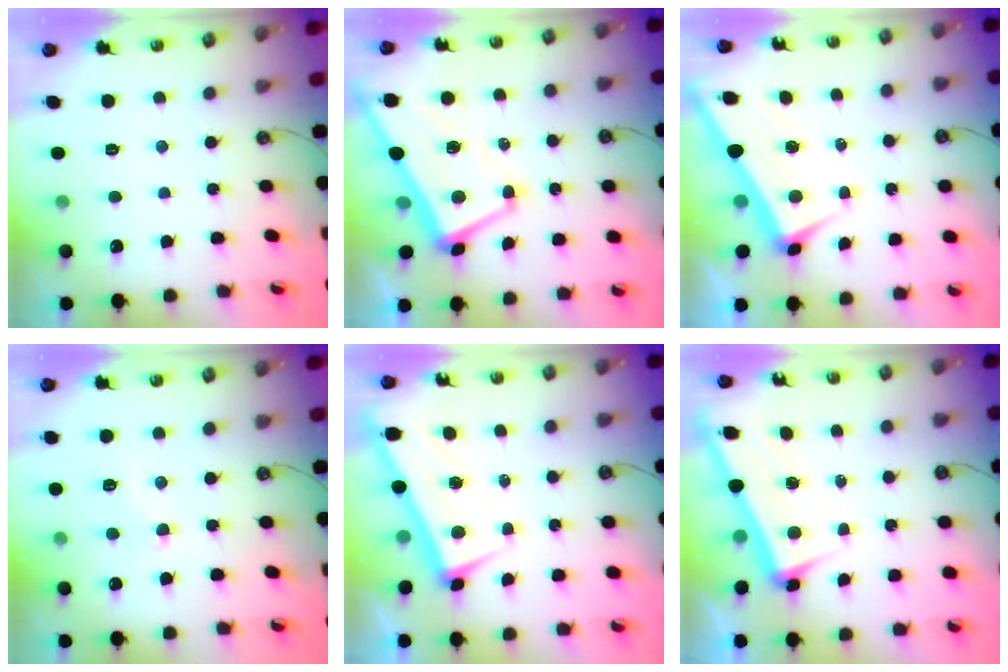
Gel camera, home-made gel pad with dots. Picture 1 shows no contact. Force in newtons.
{"total": 1.2, "press": 0.7, "slide": 1.0}
{"total": 3.0, "press": 2.9, "slide": 0.6}
{"total": 3.5, "press": 3.1, "slide": 1.6}
{"total": 1.5, "press": 0.6, "slide": 1.4}
{"total": 3.0, "press": 2.9, "slide": 0.8}